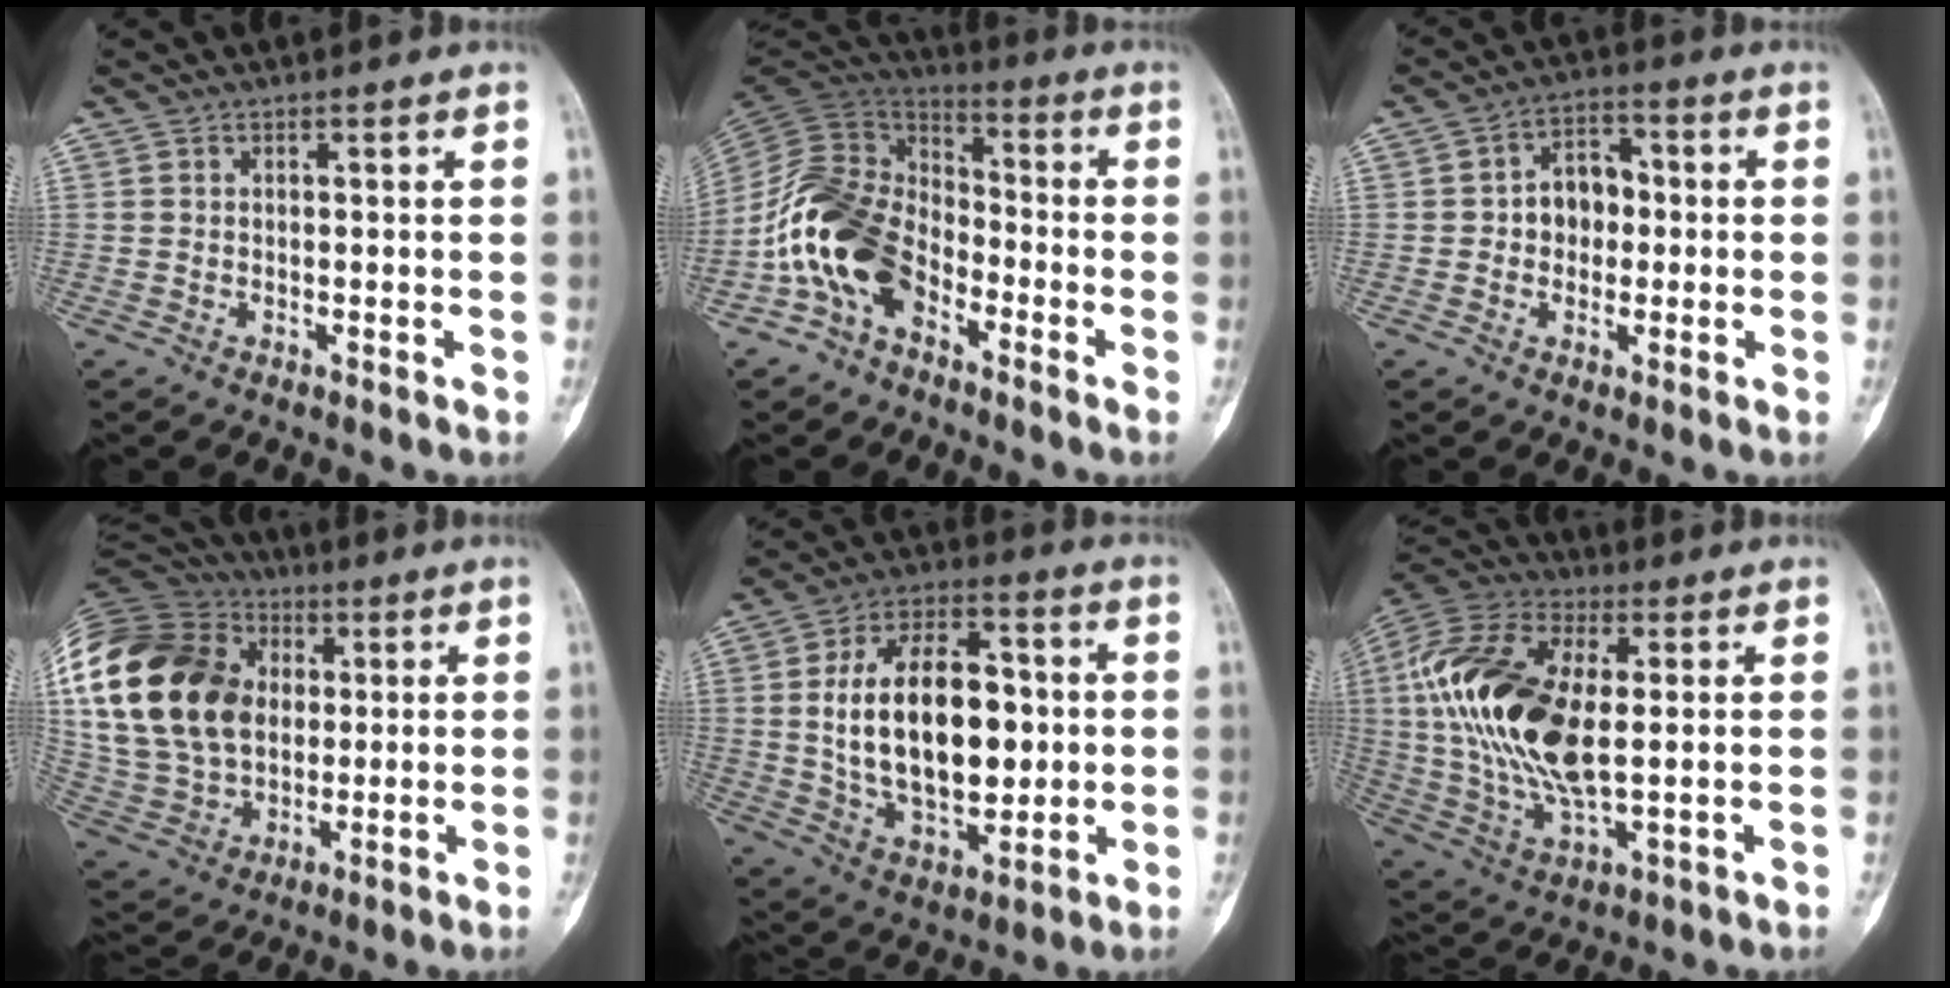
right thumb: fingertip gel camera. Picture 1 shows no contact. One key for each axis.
{"total": 15.3, "fx": -6.6, "fy": 10.0, "fz": 9.5, "tx": -0.176, "ty": 0.062, "tz": -0.141}
{"total": 7.0, "fx": 0.0, "fy": 5.4, "fz": 4.5, "tx": -0.041, "ty": 0.020, "tz": -0.009}
{"total": 29.1, "fx": 5.2, "fy": 21.2, "fz": 19.3, "tx": -0.404, "ty": 0.031, "tz": 0.106}
{"total": 21.4, "fx": 1.2, "fy": 12.4, "fz": 17.4, "tx": -0.266, "ty": 0.004, "tz": 0.029}
{"total": 24.6, "fx": 2.6, "fy": 12.1, "fz": 21.2, "tx": -0.445, "ty": -0.005, "tz": 0.043}